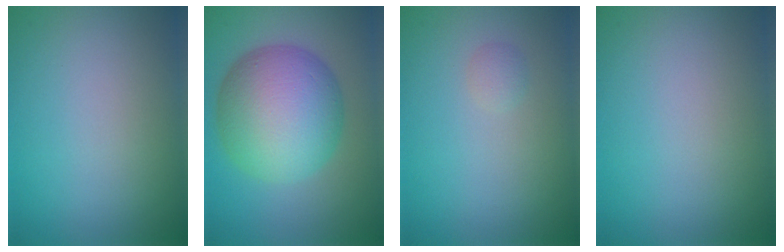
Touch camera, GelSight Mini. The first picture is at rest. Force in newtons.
{"total": 10.6, "press": 10.6, "slide": 0.3}
{"total": 0.7, "press": 0.7, "slide": 0.0}
{"total": 0.0}